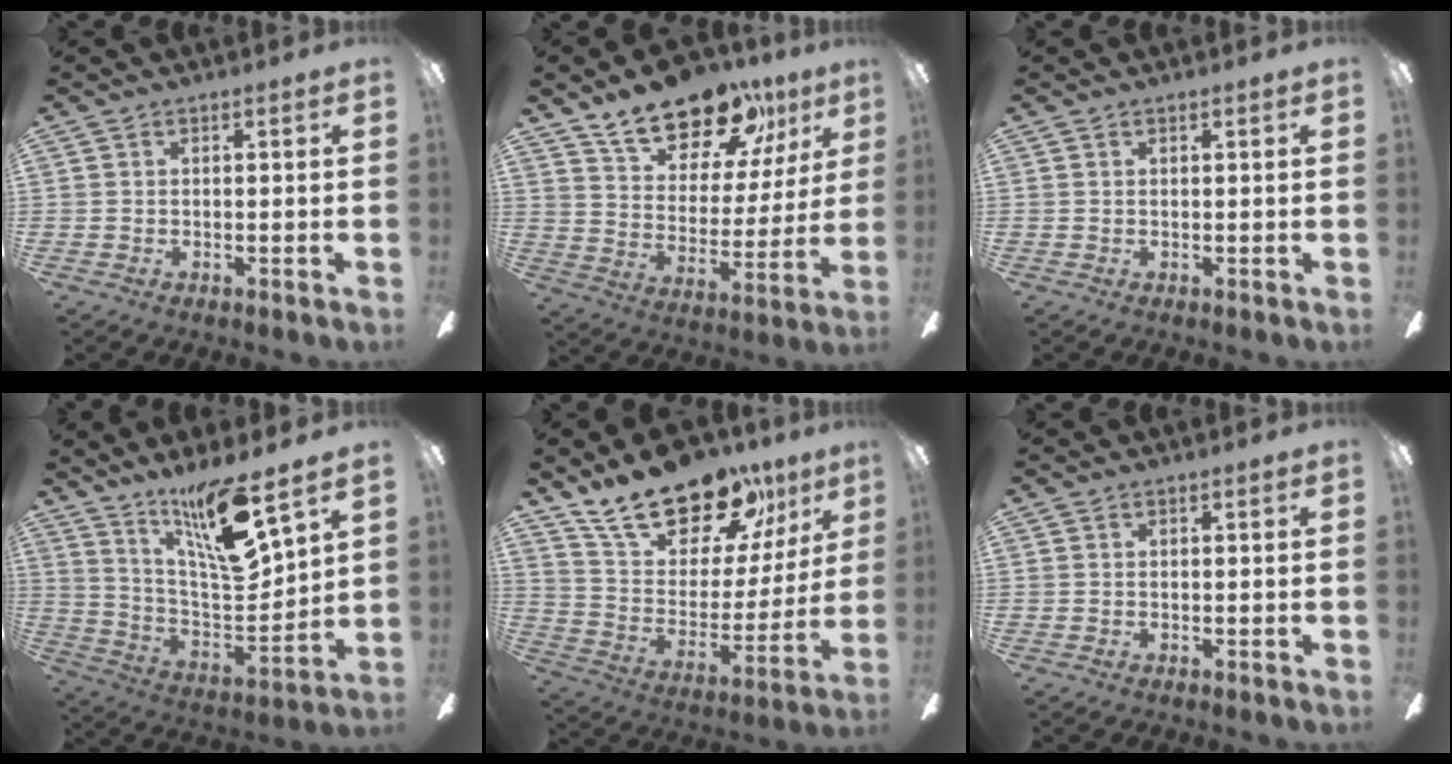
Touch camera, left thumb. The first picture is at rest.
{"total": 20.2, "force": [15.7, 8.7, 9.3], "torque": [-0.155, -0.102, 0.275]}
{"total": 0.6, "force": [0.5, 0.0, 0.3], "torque": [-0.006, 0.000, 0.010]}
{"total": 16.6, "force": [11.9, 2.7, 11.2], "torque": [-0.212, -0.085, 0.195]}
{"total": 22.5, "force": [18.3, 8.9, 9.5], "torque": [-0.164, -0.124, 0.323]}
{"total": 0.0}